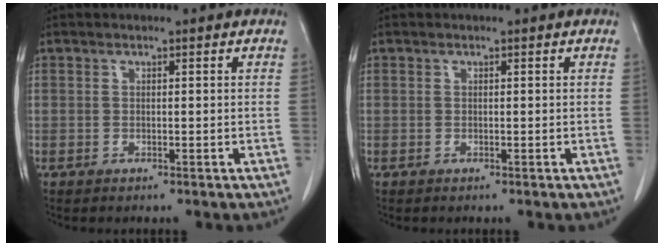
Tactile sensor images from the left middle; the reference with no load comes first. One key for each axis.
{"total": 0.0}